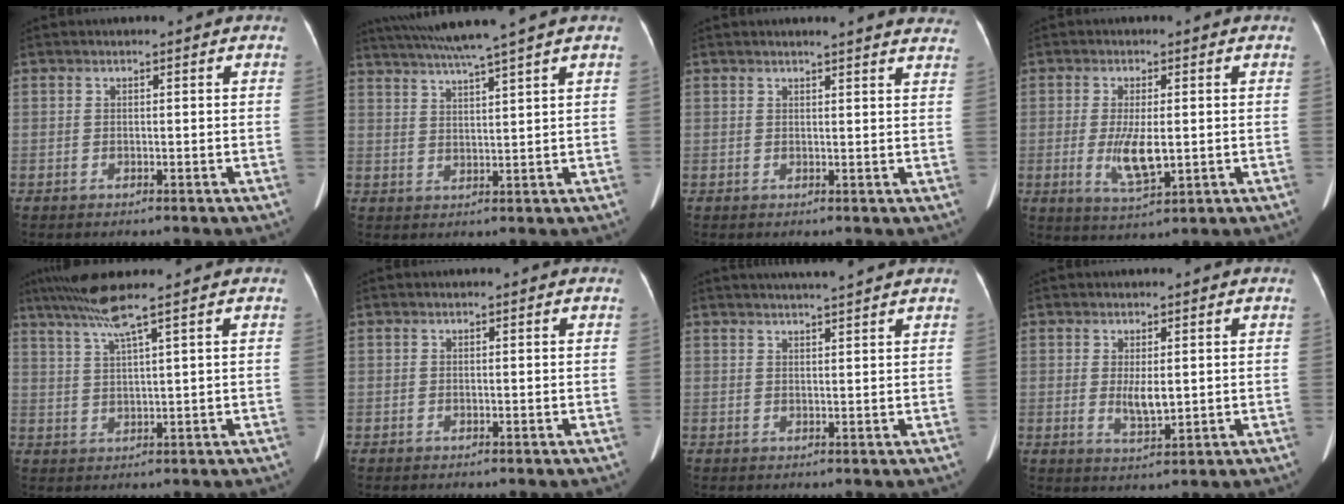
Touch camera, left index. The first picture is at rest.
{"total": 9.6, "force": [8.0, -2.2, 4.8], "torque": [-0.082, 0.009, 0.127]}
{"total": 11.4, "force": [10.7, 0.9, 3.9], "torque": [-0.027, -0.015, 0.098]}
{"total": 5.9, "force": [-0.7, 1.7, 5.6], "torque": [-0.113, -0.015, -0.010]}
{"total": 5.4, "force": [3.9, -1.6, 3.4], "torque": [-0.073, 0.004, 0.079]}
{"total": 0.0}
{"total": 5.2, "force": [4.6, -0.6, 2.2], "torque": [-0.031, 0.012, 0.056]}
{"total": 3.4, "force": [0.2, 1.0, 3.3], "torque": [-0.061, -0.010, 0.006]}